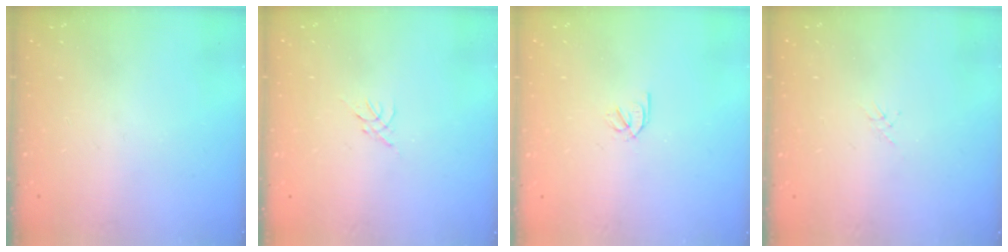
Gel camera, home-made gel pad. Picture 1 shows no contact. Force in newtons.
{"total": 0.0}
{"total": 2.0, "press": 2.0, "slide": 0.3}
{"total": 1.3, "press": 1.2, "slide": 0.3}